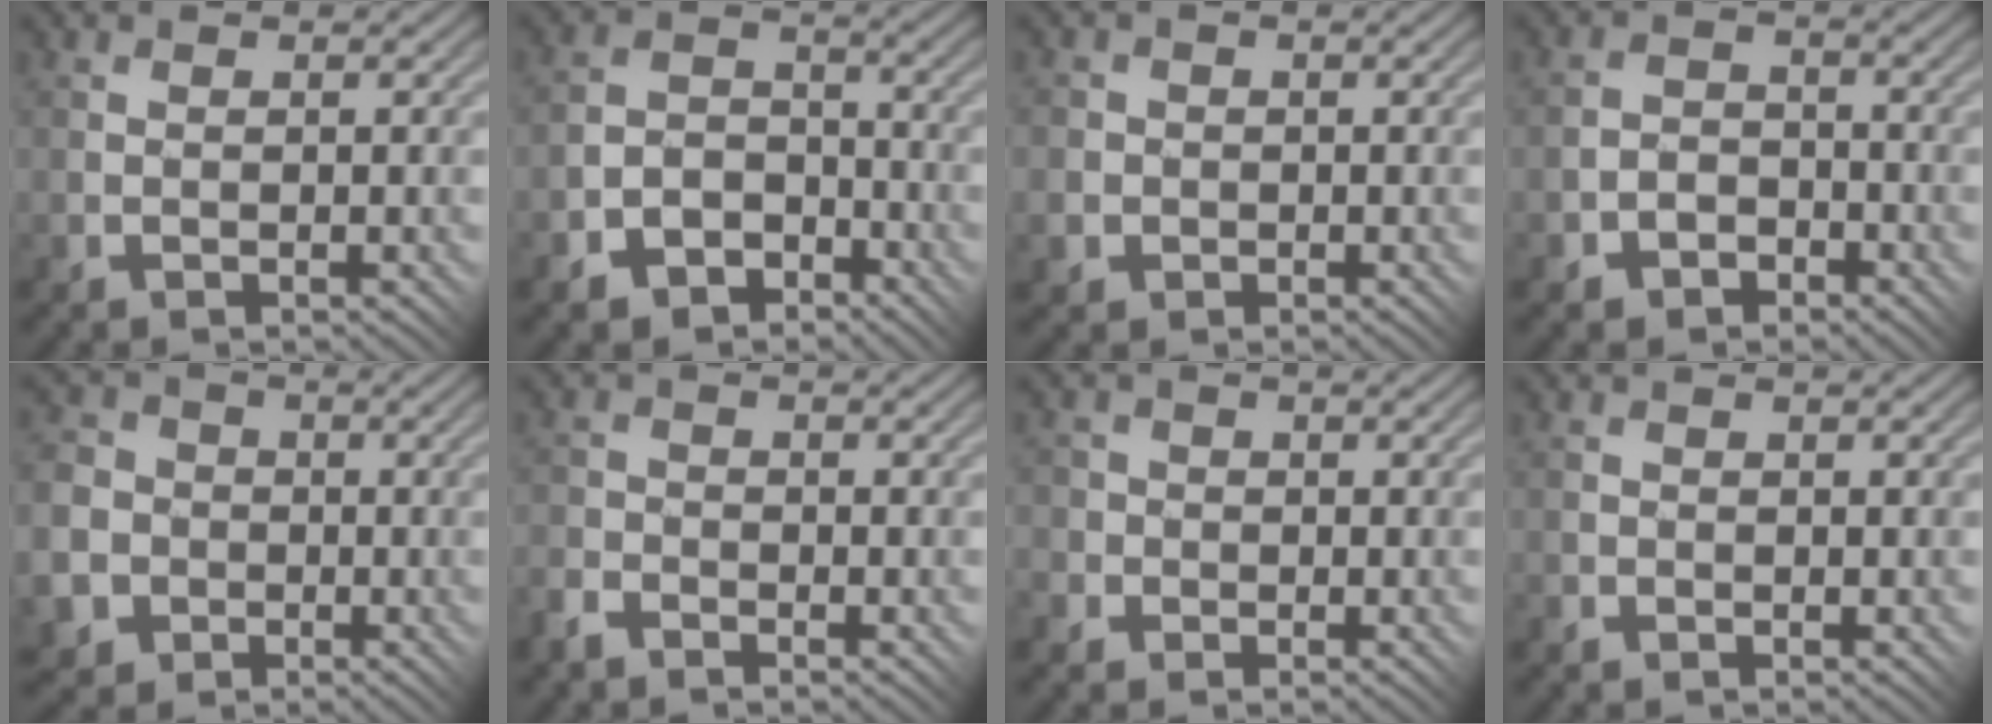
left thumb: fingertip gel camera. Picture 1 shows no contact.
{"total": 5.6, "force": [-3.8, 3.6, 2.0], "torque": [-0.044, -0.001, -0.073]}
{"total": 4.3, "force": [-0.6, 4.2, 0.4], "torque": [-0.023, 0.008, -0.039]}
{"total": 2.7, "force": [-1.9, 1.8, 0.7], "torque": [-0.008, 0.005, -0.041]}
{"total": 11.2, "force": [-3.7, 10.3, 2.5], "torque": [-0.116, -0.042, -0.078]}
{"total": 2.7, "force": [-2.2, 1.3, 0.8], "torque": [-0.024, 0.002, -0.053]}
{"total": 4.3, "force": [-1.0, 4.2, 0.0], "torque": [-0.009, 0.014, -0.051]}
{"total": 0.5, "force": [-0.4, 0.2, -0.2], "torque": [0.004, -0.002, -0.011]}